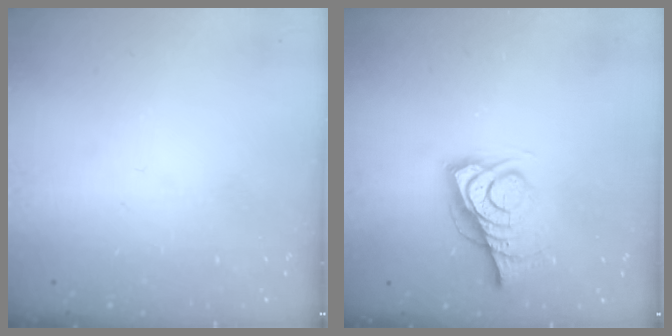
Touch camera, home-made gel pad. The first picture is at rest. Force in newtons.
{"total": 9.1, "press": 8.6, "slide": 2.9}